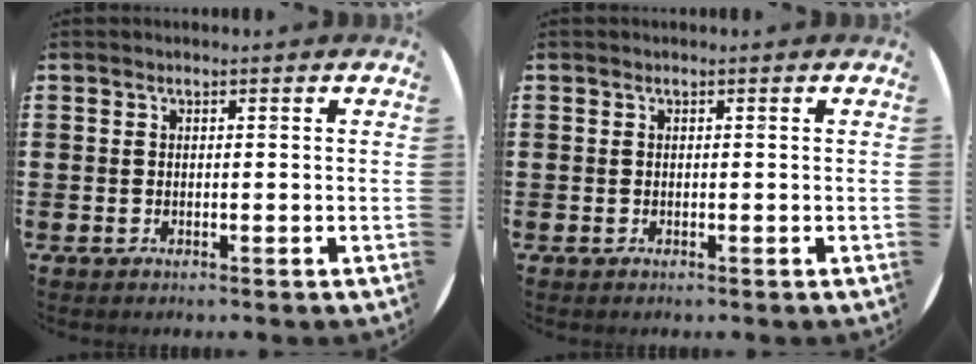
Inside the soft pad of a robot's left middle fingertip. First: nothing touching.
{"total": 0.0}